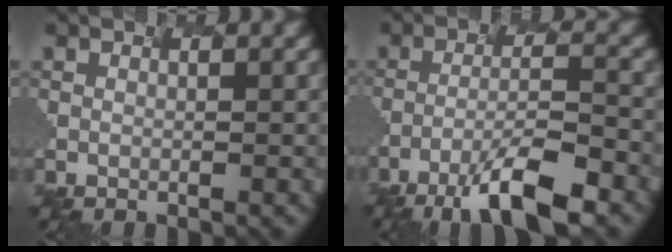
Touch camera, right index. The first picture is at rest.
{"total": 7.5, "force": [-6.0, 0.3, 4.6], "torque": [-0.097, -0.004, -0.072]}